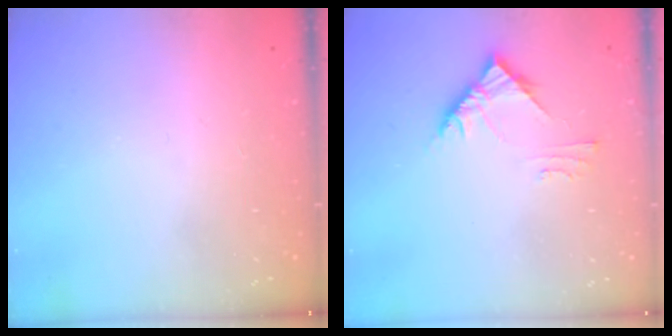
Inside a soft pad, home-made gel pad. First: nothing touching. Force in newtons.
{"total": 5.3, "press": 5.3, "slide": 0.2}